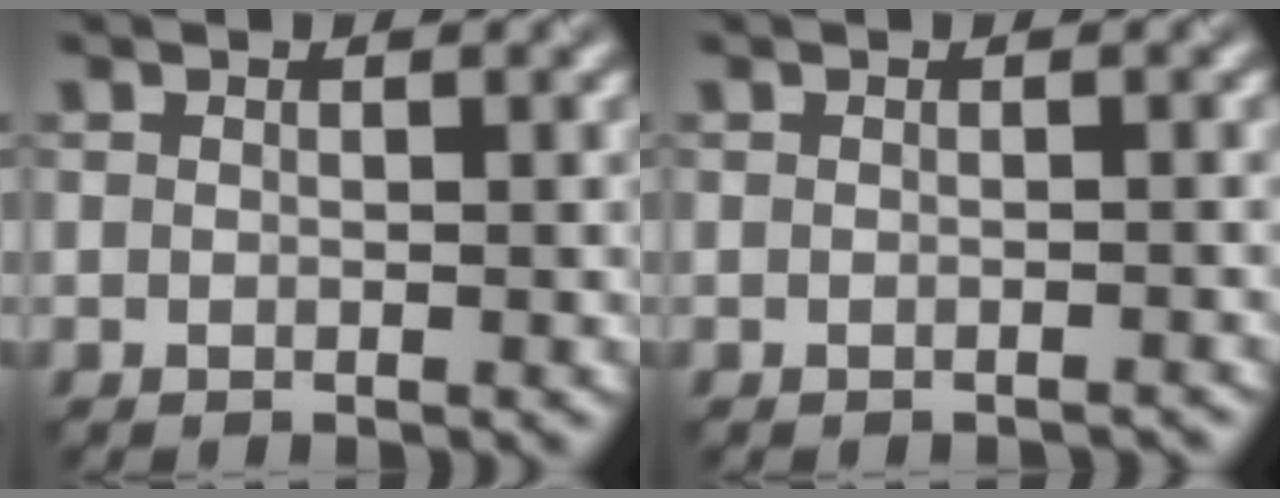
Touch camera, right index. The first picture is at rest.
{"total": 0.6, "force": [-0.3, 0.3, 0.4], "torque": [0.004, 0.006, -0.008]}